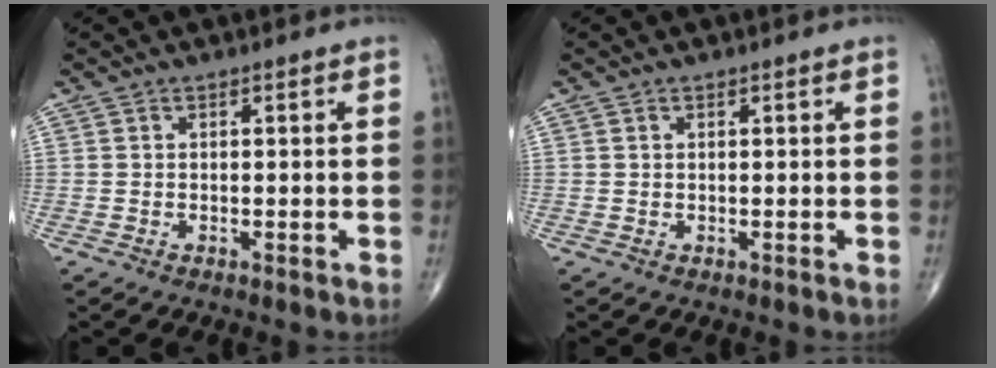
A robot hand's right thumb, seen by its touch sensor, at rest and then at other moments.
{"total": 0.0}